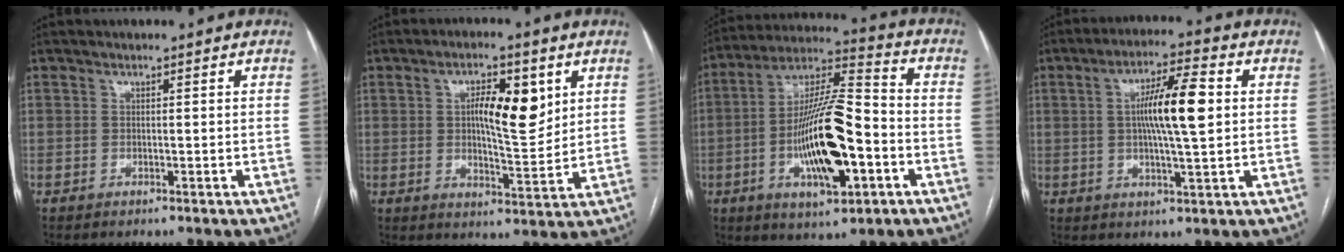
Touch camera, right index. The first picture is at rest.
{"total": 9.0, "force": [2.7, 2.7, 8.2], "torque": [-0.132, 0.006, 0.046]}
{"total": 17.8, "force": [-4.5, 4.4, 16.7], "torque": [-0.316, 0.005, -0.073]}
{"total": 10.1, "force": [1.3, 1.0, 10.0], "torque": [-0.178, 0.007, 0.020]}